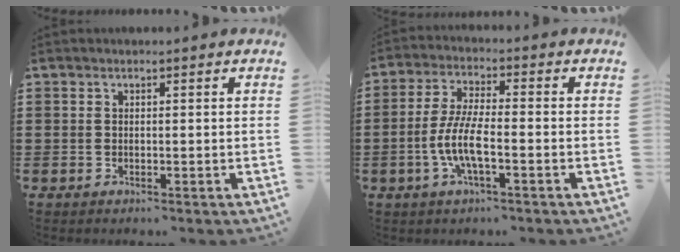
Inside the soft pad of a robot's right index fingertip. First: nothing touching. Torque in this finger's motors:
{"motor_torque": [2.00, 0.14, 0.39, 0.21]}